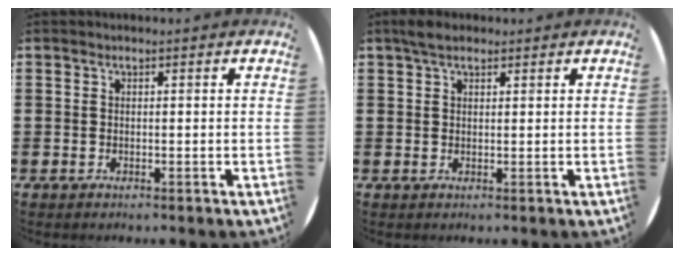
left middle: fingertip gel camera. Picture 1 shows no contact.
{"total": 2.5, "force": [1.8, 1.1, 1.3], "torque": [-0.020, 0.005, 0.030]}